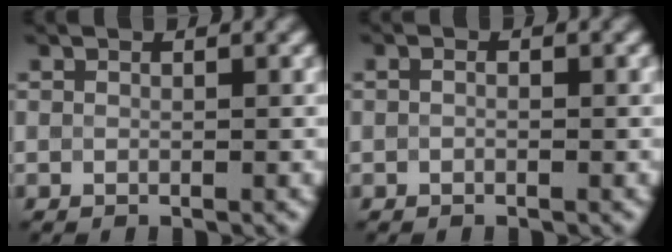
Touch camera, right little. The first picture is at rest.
{"total": 0.6, "force": [-0.1, 0.4, 0.5], "torque": [-0.010, 0.000, -0.004]}